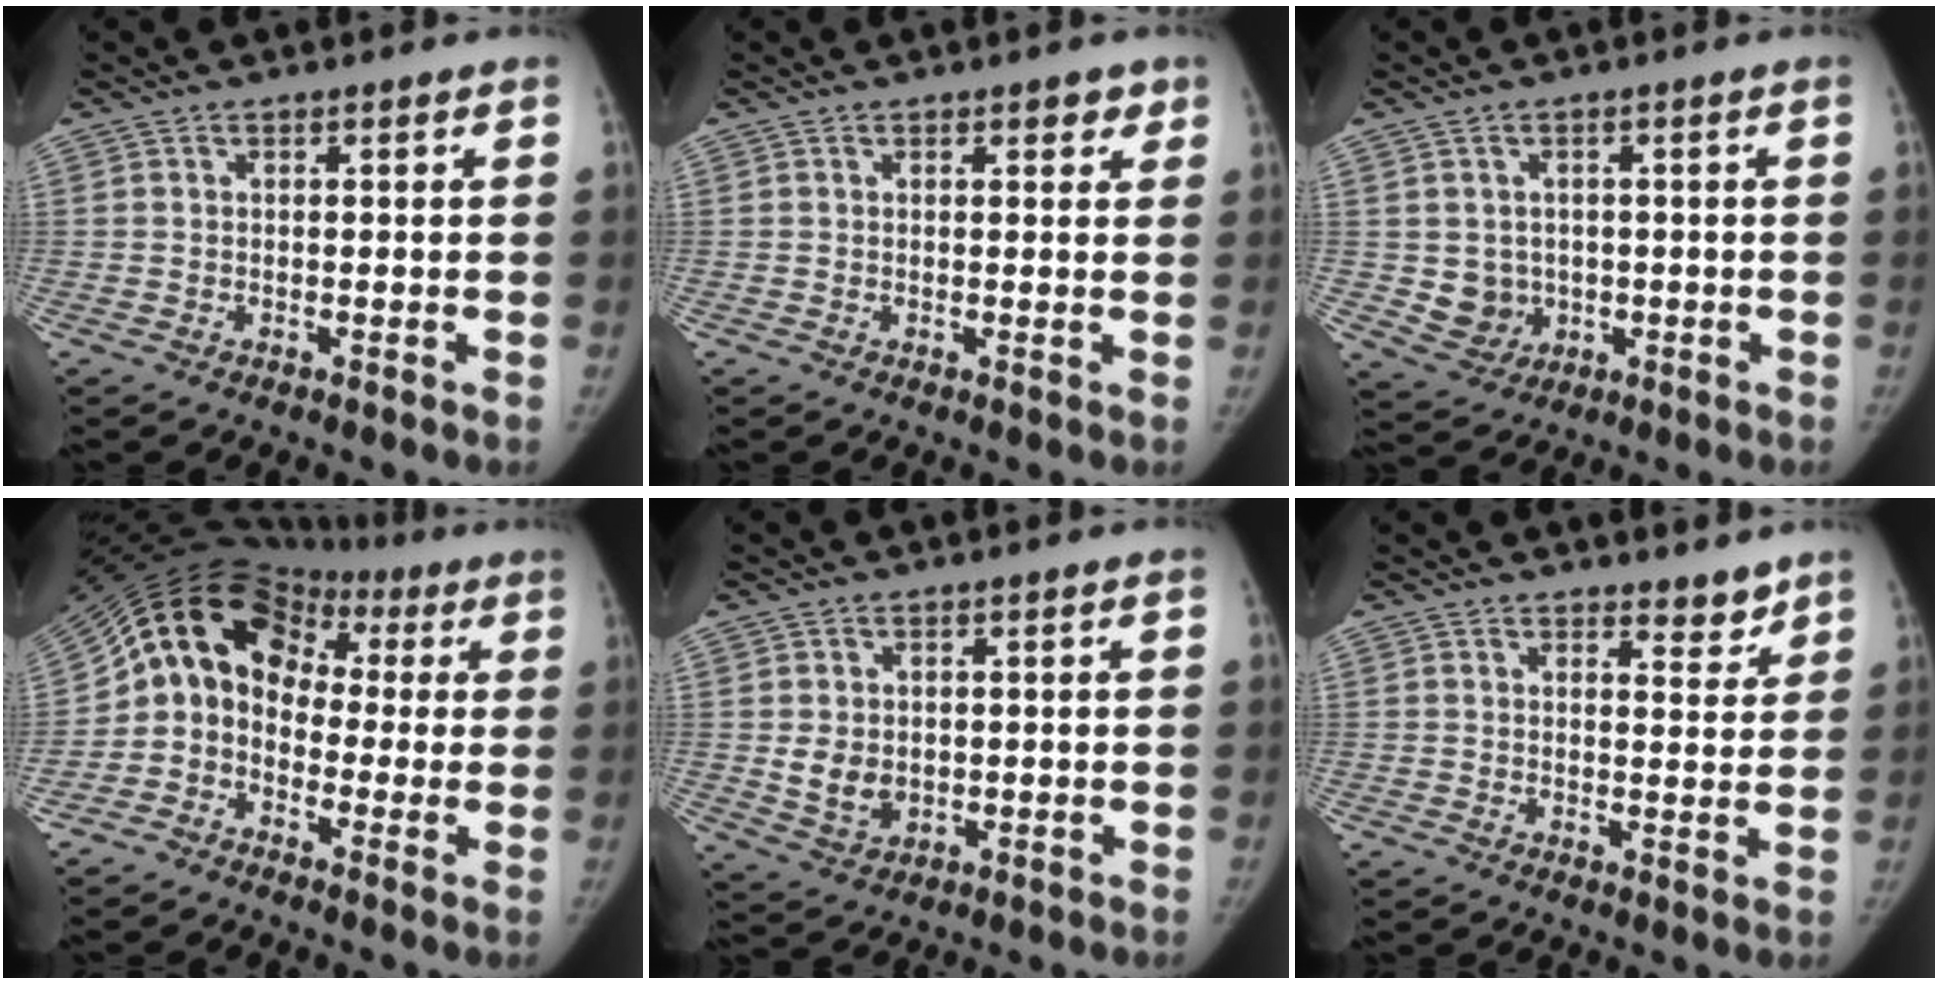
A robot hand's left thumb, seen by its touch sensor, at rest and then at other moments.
{"total": 2.1, "force": [1.3, 1.1, 1.3], "torque": [0.001, -0.004, 0.013]}
{"total": 5.3, "force": [-0.3, 4.8, 2.1], "torque": [-0.012, 0.002, 0.009]}
{"total": 13.4, "force": [-0.6, 11.5, 6.9], "torque": [-0.091, 0.078, -0.025]}
{"total": 4.8, "force": [0.1, 3.8, 3.0], "torque": [-0.038, -0.009, 0.016]}
{"total": 3.5, "force": [3.0, 1.4, 1.1], "torque": [0.004, -0.024, 0.042]}